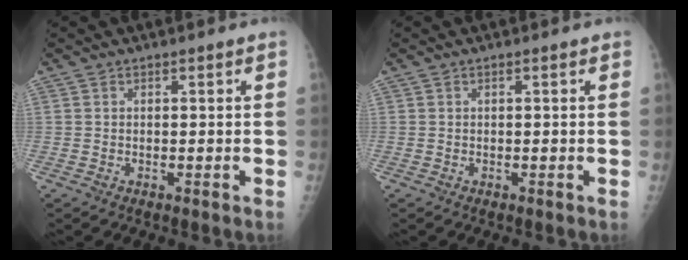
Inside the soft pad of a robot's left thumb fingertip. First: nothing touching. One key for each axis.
{"total": 0.0}